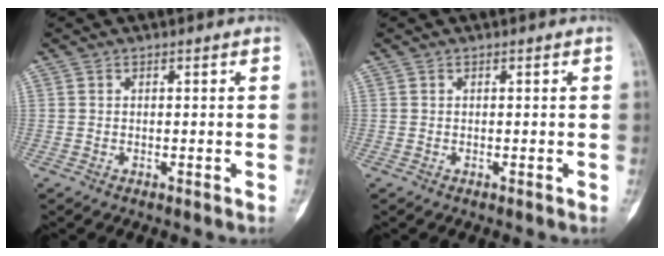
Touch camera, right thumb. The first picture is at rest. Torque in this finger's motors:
{"motor_torque": [0.00, 0.00, 0.03, 0.03, 0.00]}